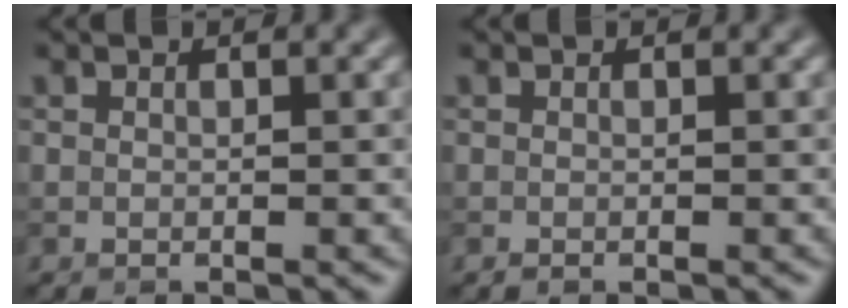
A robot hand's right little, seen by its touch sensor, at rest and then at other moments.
{"total": 0.0}